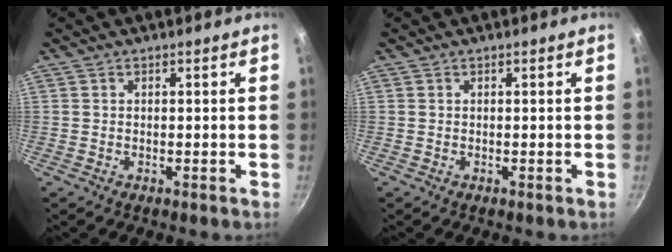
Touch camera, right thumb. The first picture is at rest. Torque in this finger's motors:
{"motor_torque": [-0.04, -0.03, 0.03, -0.02, 0.00]}